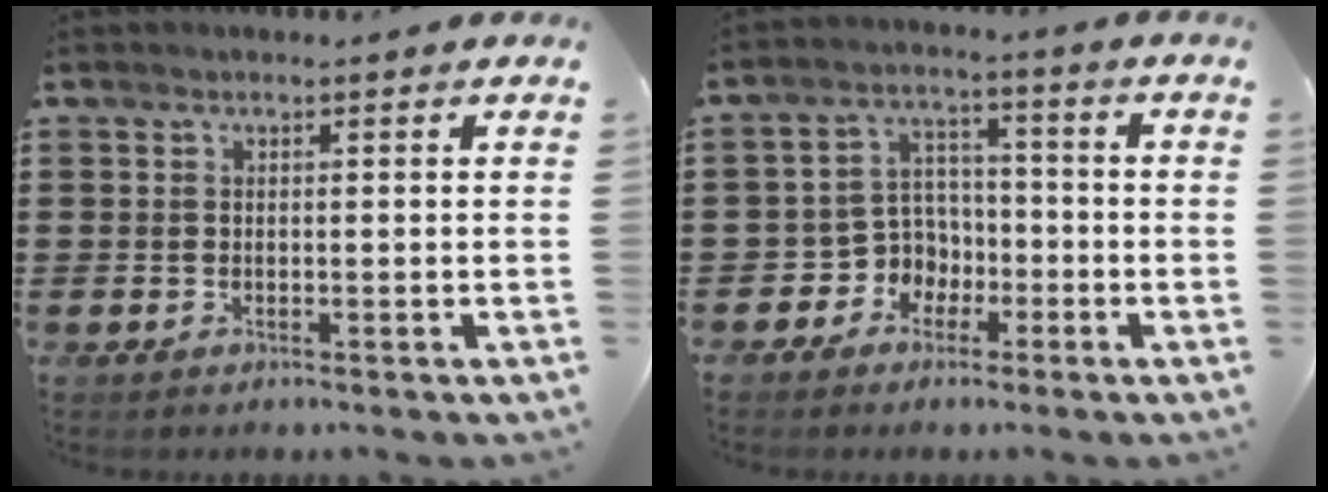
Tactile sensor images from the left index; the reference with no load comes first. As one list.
[{"total": 5.5, "force": [-2.5, 4.8, 1.0], "torque": [-0.040, 0.004, -0.050]}]